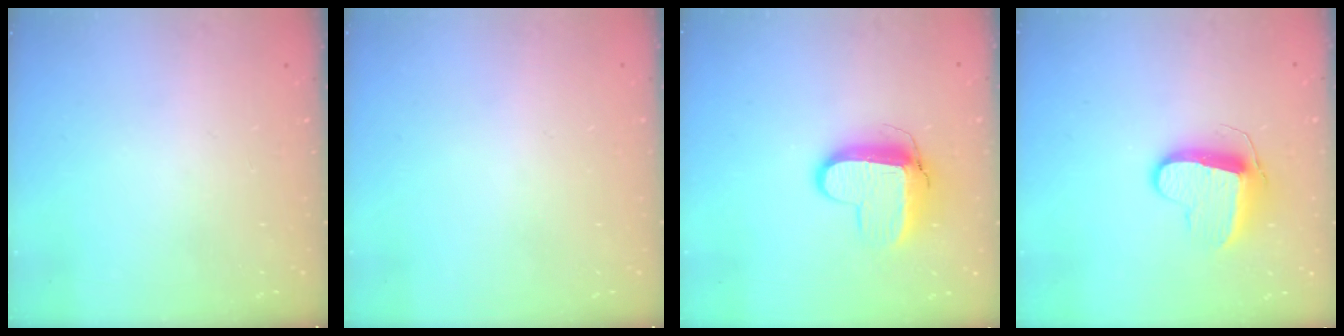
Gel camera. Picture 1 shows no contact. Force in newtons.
{"total": 0.6, "press": 0.6, "slide": 0.2}
{"total": 10.3, "press": 10.3, "slide": 1.2}
{"total": 10.1, "press": 10.1, "slide": 0.3}